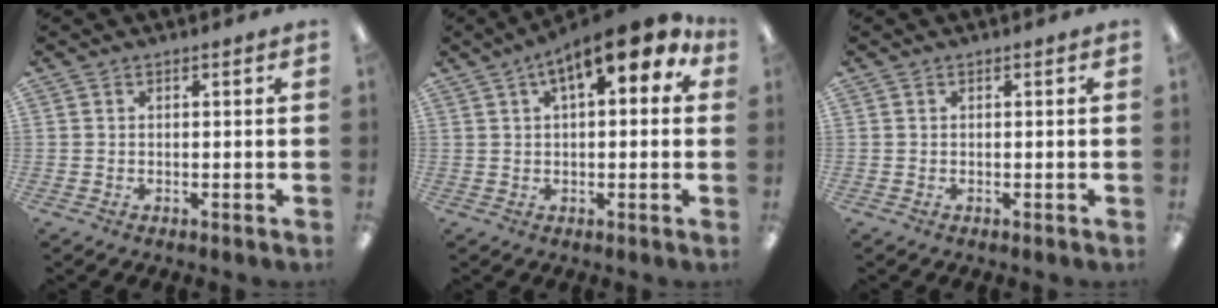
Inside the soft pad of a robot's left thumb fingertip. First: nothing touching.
{"total": 10.9, "force": [5.5, 4.2, 8.5], "torque": [-0.118, -0.016, 0.089]}
{"total": 0.0}